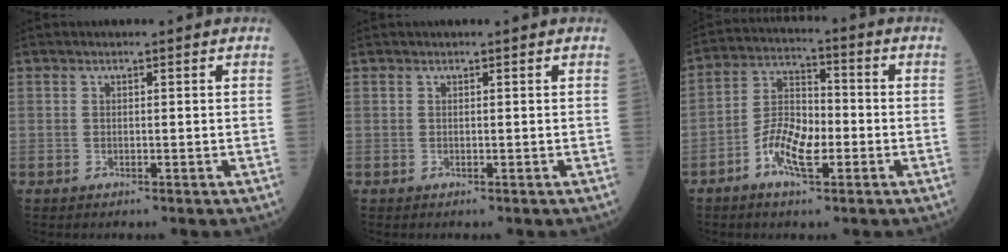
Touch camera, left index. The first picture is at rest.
{"total": 0.0}
{"total": 8.5, "force": [-3.5, 3.3, 7.0], "torque": [-0.145, 0.008, -0.069]}